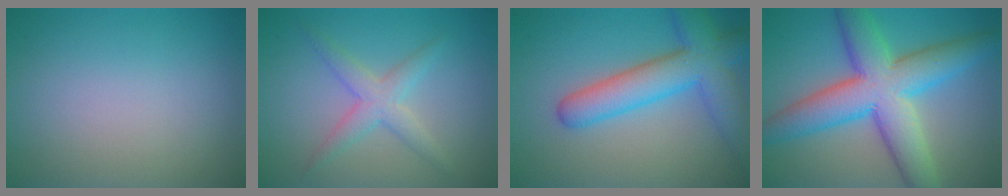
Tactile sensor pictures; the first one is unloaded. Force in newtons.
{"total": 2.8, "press": 2.8, "slide": 0.1}
{"total": 7.4, "press": 7.4, "slide": 0.3}
{"total": 10.2, "press": 10.2, "slide": 0.2}